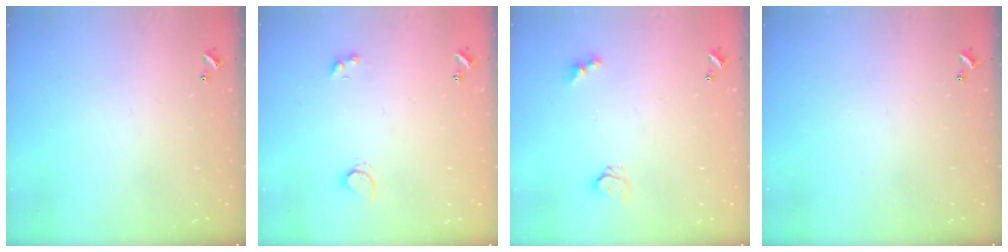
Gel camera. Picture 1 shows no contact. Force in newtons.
{"total": 2.7, "press": 2.1, "slide": 1.6}
{"total": 4.0, "press": 4.0, "slide": 0.3}
{"total": 0.0}